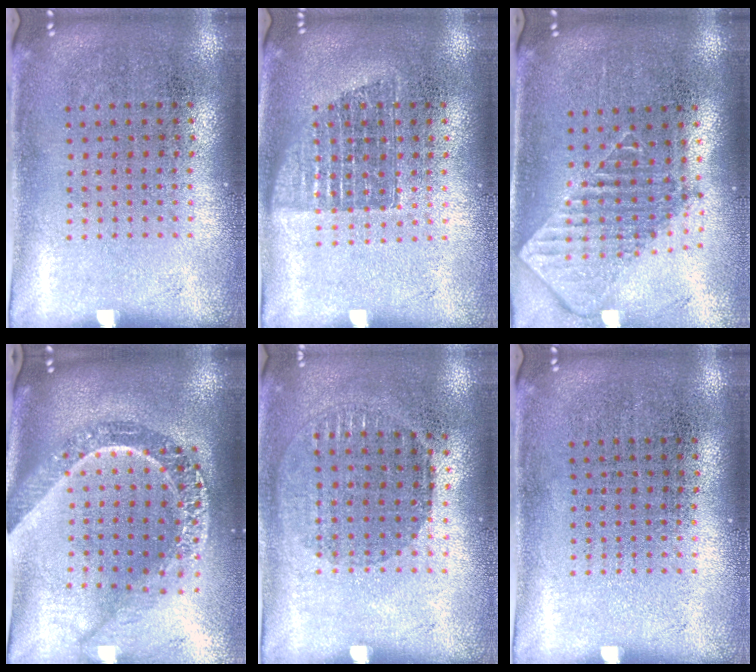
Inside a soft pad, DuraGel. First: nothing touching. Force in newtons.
{"total": 1.2, "press": 1.1, "slide": 0.6}
{"total": 2.0, "press": 1.5, "slide": 1.2}
{"total": 2.8, "press": 2.2, "slide": 1.7}
{"total": 0.9, "press": 0.9, "slide": 0.3}
{"total": 0.0}